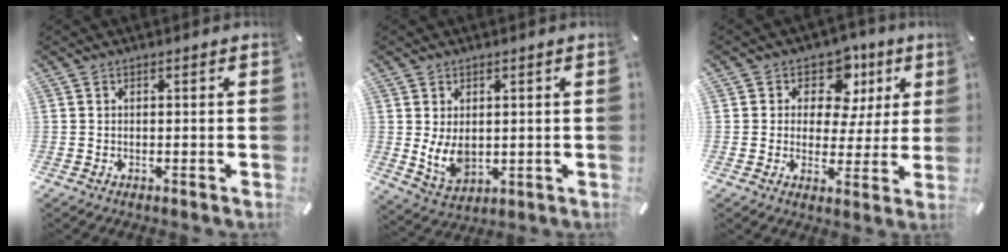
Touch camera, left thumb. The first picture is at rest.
{"total": 6.9, "force": [0.9, 5.0, 4.6], "torque": [-0.095, -0.009, 0.017]}
{"total": 10.3, "force": [4.6, 7.9, 4.8], "torque": [-0.068, -0.026, 0.081]}